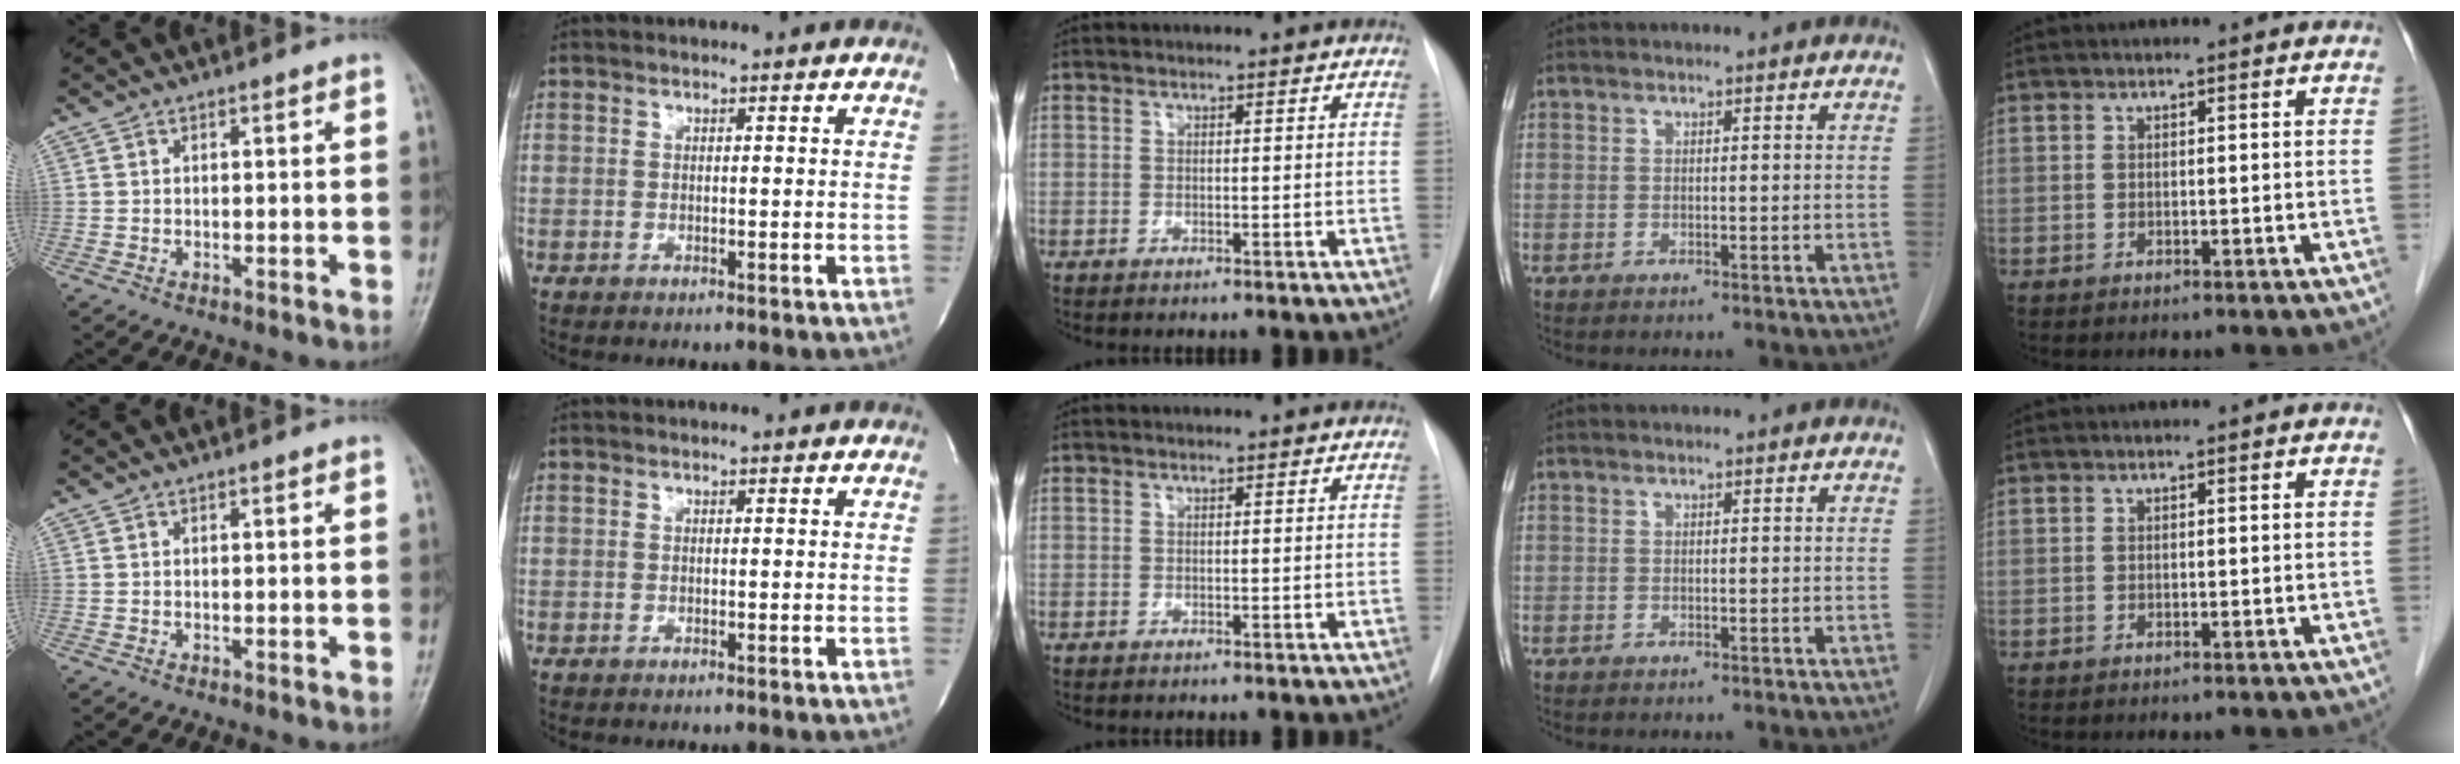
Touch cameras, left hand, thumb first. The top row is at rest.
{}